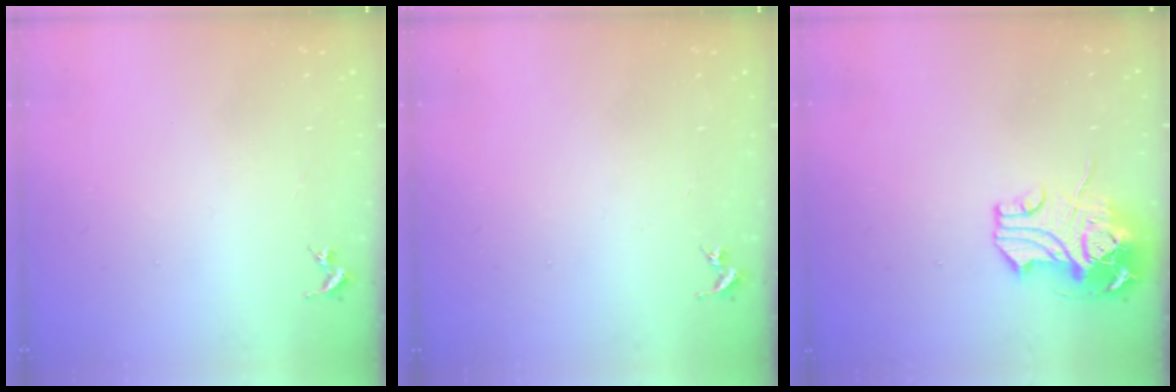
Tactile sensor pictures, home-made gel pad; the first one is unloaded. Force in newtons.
{"total": 0.0}
{"total": 12.8, "press": 12.6, "slide": 2.3}